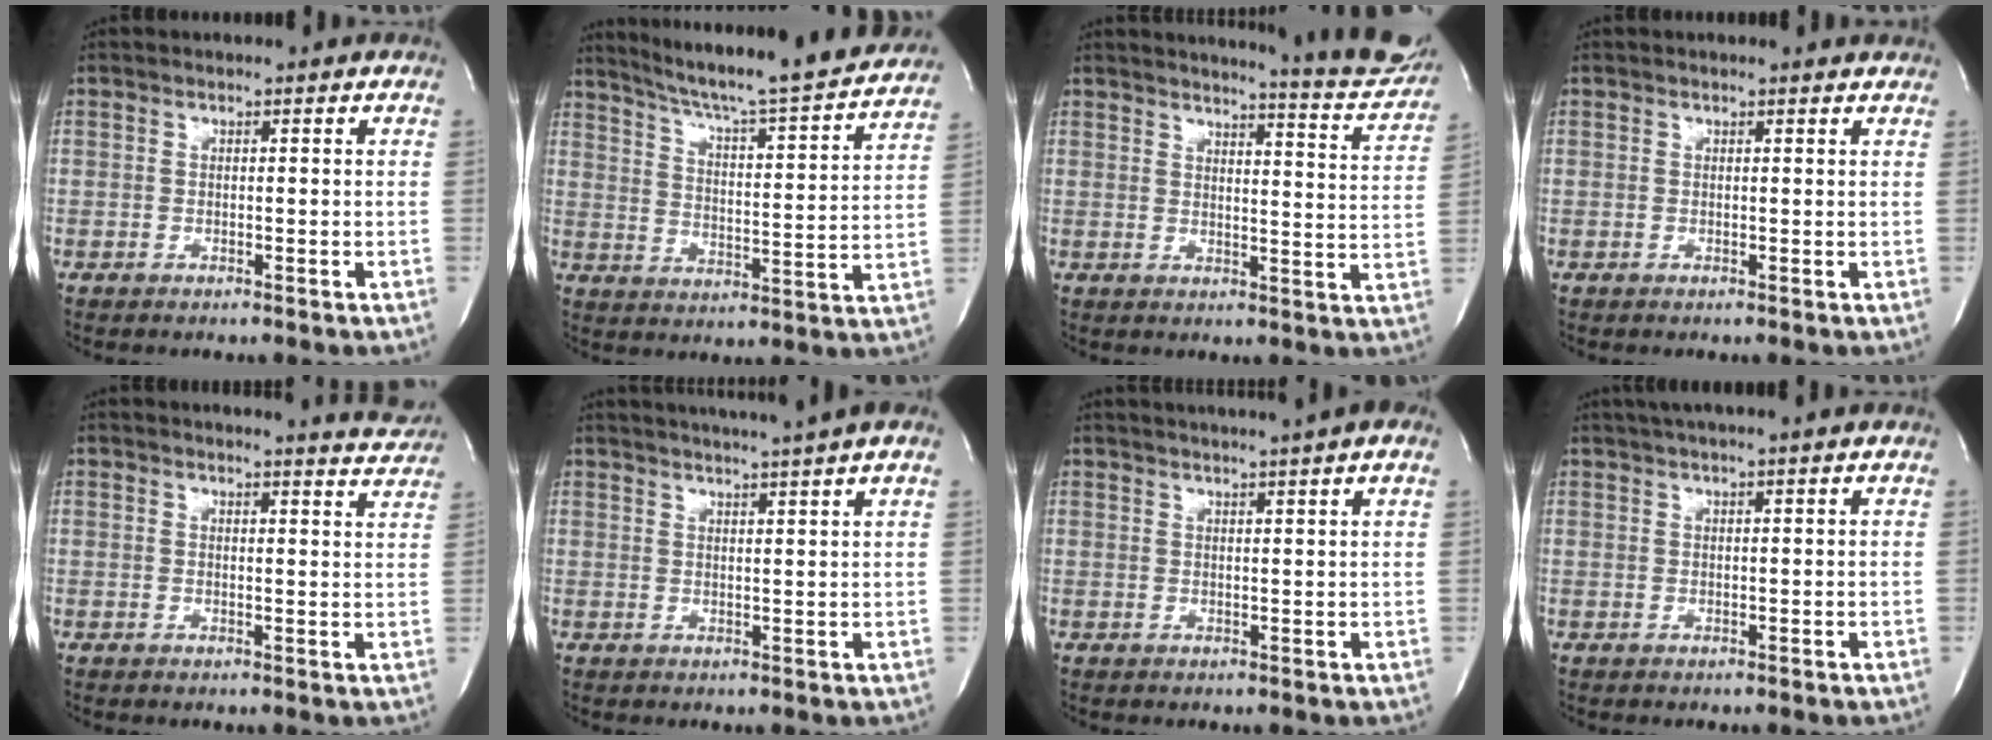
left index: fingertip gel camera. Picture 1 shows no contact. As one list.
[{"total": 22.6, "force": [20.5, 0.3, 9.4], "torque": [-0.150, -0.043, 0.277]}, {"total": 13.9, "force": [13.3, 0.4, 3.8], "torque": [-0.048, -0.078, 0.139]}, {"total": 2.5, "force": [2.5, 0.1, 0.4], "torque": [-0.011, 0.000, 0.016]}, {"total": 6.8, "force": [6.8, -0.2, 0.6], "torque": [-0.008, -0.034, 0.057]}, {"total": 9.3, "force": [7.9, -1.5, 4.6], "torque": [-0.071, 0.009, 0.097]}, {"total": 9.4, "force": [7.8, -0.5, 5.3], "torque": [-0.084, 0.024, 0.086]}, {"total": 5.1, "force": [4.1, -0.8, 2.9], "torque": [-0.044, 0.026, 0.065]}]